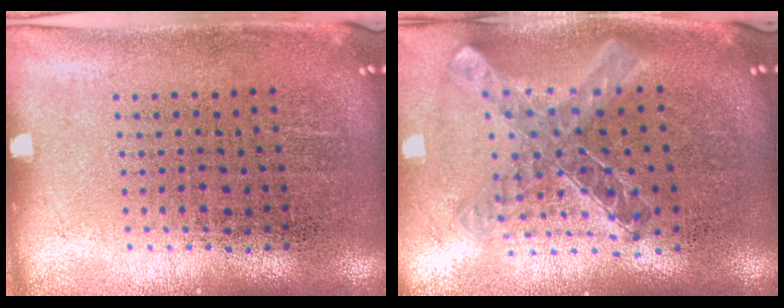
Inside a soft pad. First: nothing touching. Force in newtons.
{"total": 1.1, "press": 1.0, "slide": 0.3}